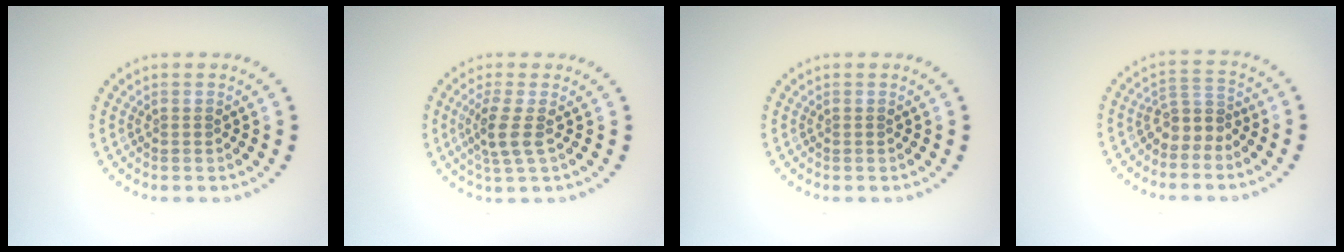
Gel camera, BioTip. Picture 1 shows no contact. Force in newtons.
{"total": 2.7, "press": 2.1, "slide": 1.7}
{"total": 0.0}
{"total": 2.5, "press": 1.8, "slide": 1.8}